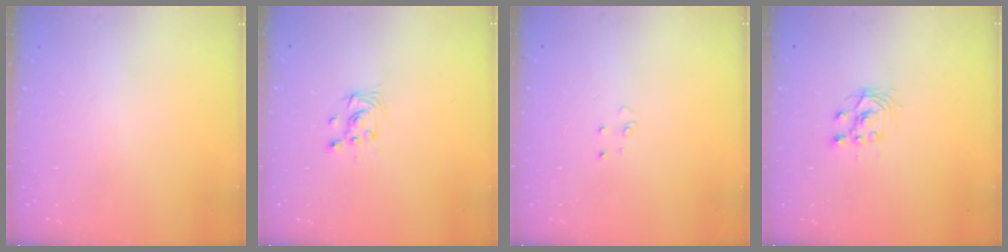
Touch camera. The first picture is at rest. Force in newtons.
{"total": 3.4, "press": 3.4, "slide": 0.4}
{"total": 2.9, "press": 2.9, "slide": 0.2}
{"total": 3.1, "press": 3.0, "slide": 0.3}